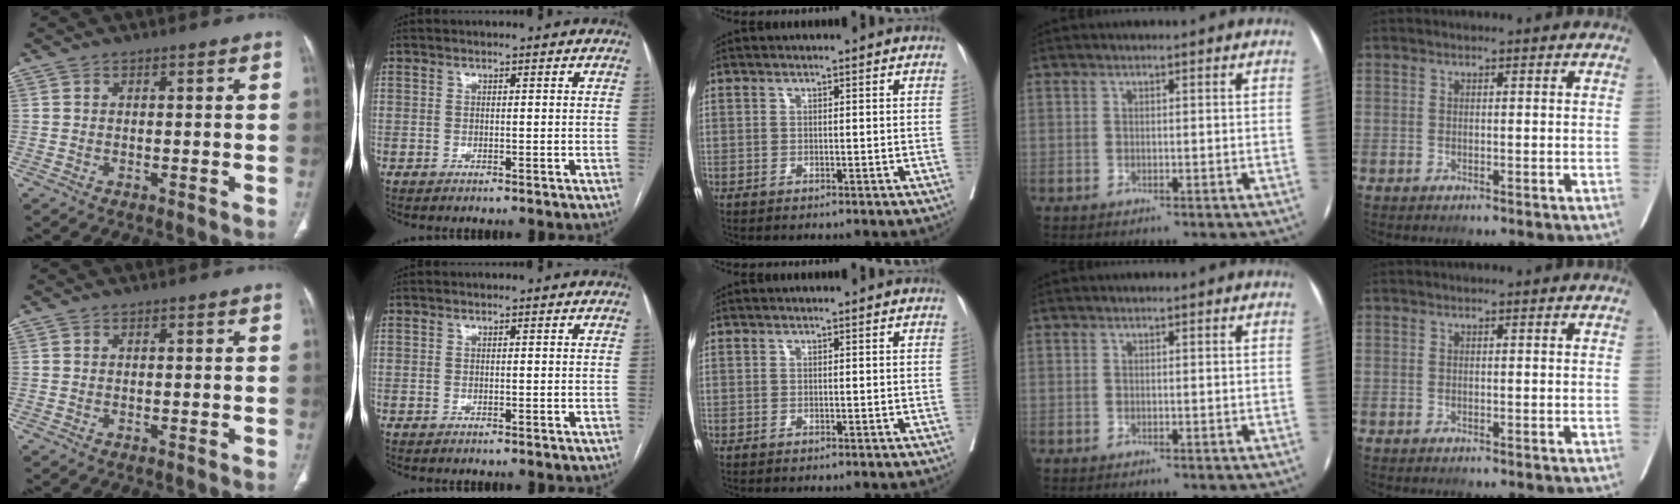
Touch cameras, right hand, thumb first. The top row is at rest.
{}